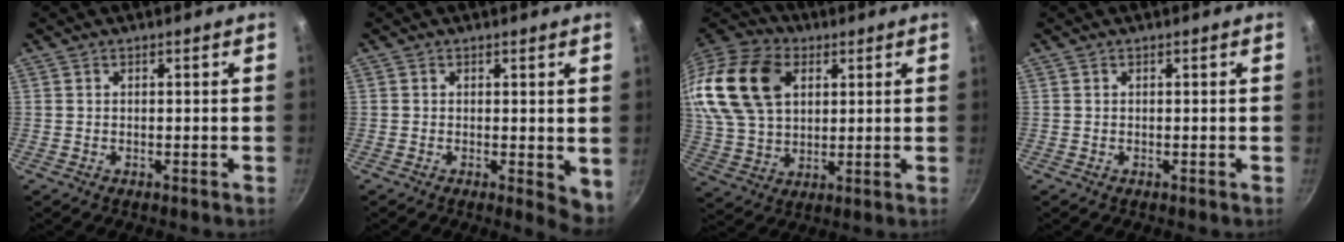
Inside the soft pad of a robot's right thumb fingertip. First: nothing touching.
{"total": 4.6, "force": [-0.2, 2.1, 4.1], "torque": [-0.044, -0.006, -0.001]}
{"total": 23.0, "force": [7.2, 15.9, 15.0], "torque": [-0.302, 0.013, 0.135]}
{"total": 0.0}